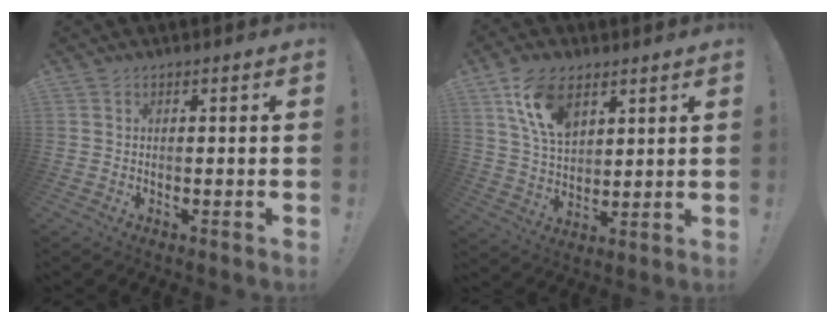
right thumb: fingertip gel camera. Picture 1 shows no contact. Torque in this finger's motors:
{"motor_torque": [1.96, 2.09, 1.10, -0.31, 0.13]}